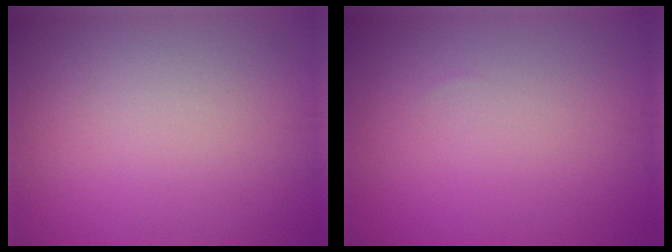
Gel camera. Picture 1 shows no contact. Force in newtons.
{"total": 0.0}